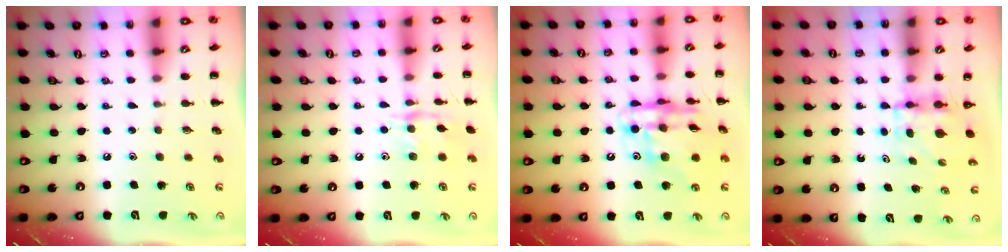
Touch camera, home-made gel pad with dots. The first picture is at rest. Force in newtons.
{"total": 9.8, "press": 9.8, "slide": 0.7}
{"total": 16.5, "press": 16.0, "slide": 4.0}
{"total": 3.9, "press": 3.9, "slide": 0.3}